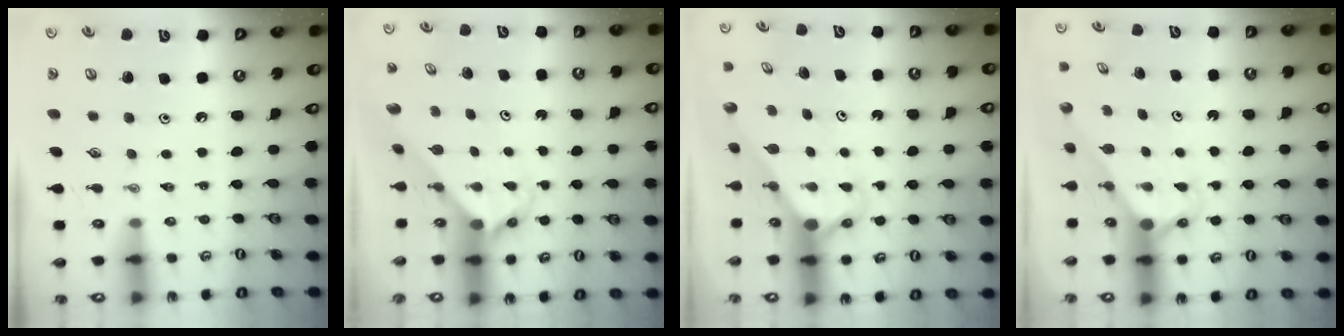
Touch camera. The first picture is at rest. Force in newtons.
{"total": 3.5, "press": 3.4, "slide": 0.3}
{"total": 2.8, "press": 2.8, "slide": 0.1}
{"total": 2.8, "press": 2.8, "slide": 0.1}